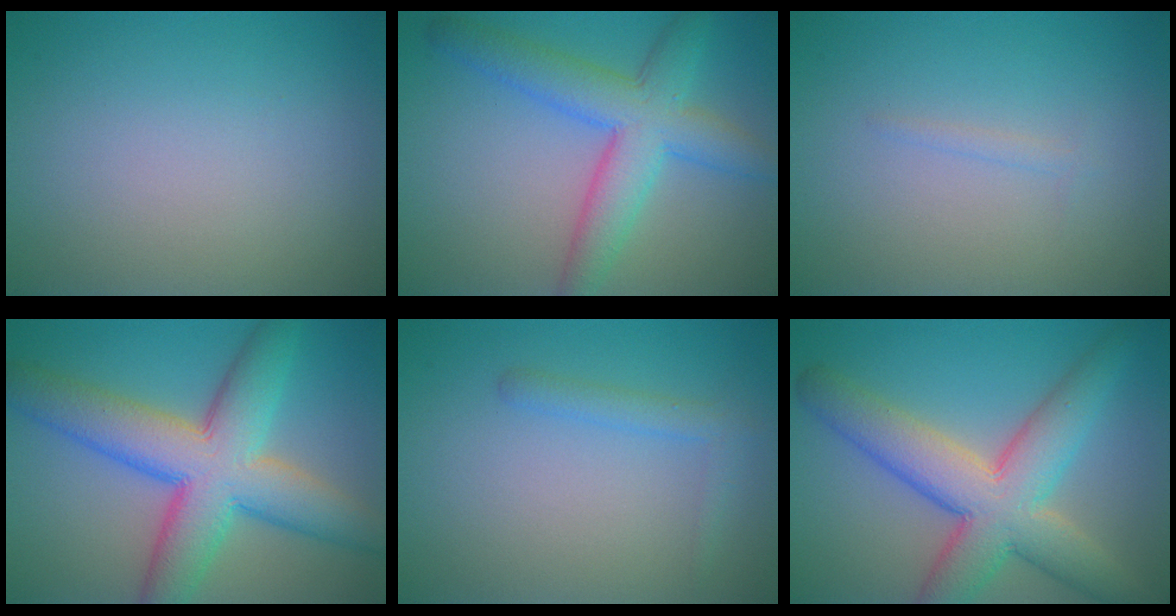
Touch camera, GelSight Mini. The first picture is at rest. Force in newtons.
{"total": 6.4, "press": 6.4, "slide": 0.2}
{"total": 0.7, "press": 0.7, "slide": 0.1}
{"total": 10.0, "press": 10.0, "slide": 0.2}
{"total": 1.7, "press": 1.7, "slide": 0.1}
{"total": 8.9, "press": 8.9, "slide": 0.3}